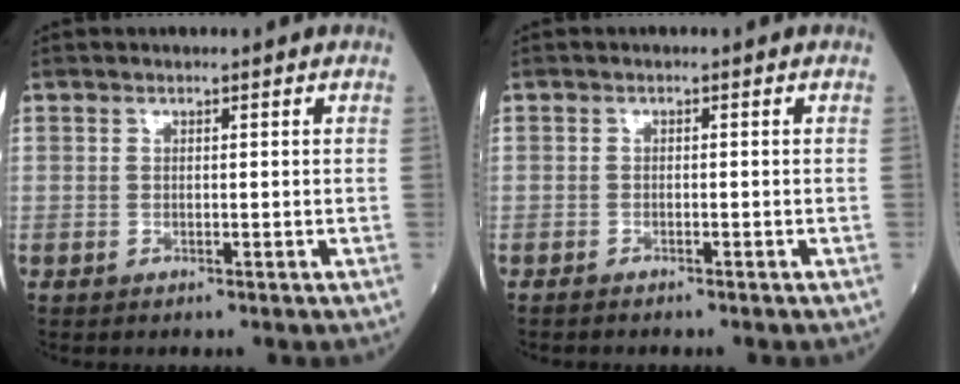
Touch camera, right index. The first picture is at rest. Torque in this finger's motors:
{"motor_torque": [0.13, -0.11, -0.03, -0.01]}